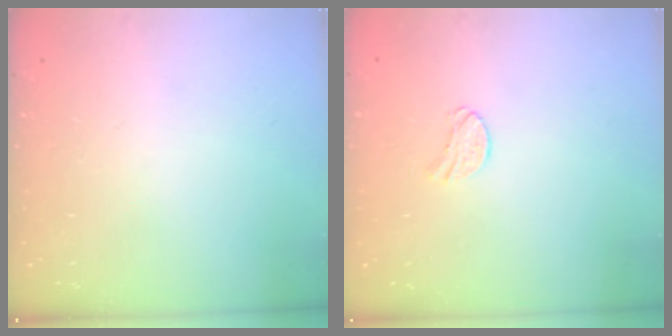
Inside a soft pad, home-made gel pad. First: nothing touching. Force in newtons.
{"total": 6.4, "press": 6.4, "slide": 0.4}